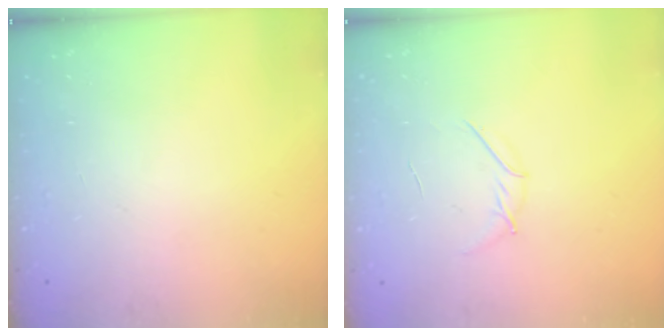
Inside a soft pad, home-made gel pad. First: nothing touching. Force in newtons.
{"total": 3.9, "press": 3.7, "slide": 1.1}